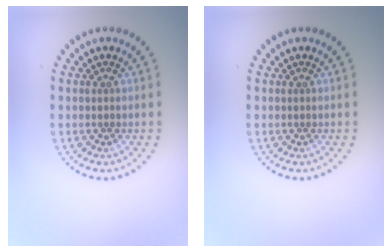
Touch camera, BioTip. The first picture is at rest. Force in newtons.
{"total": 0.0}